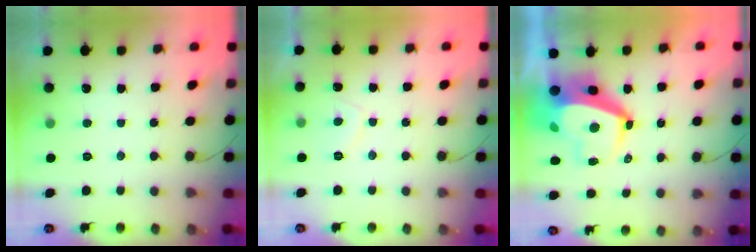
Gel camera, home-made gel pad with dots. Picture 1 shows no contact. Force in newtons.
{"total": 2.1, "press": 2.0, "slide": 0.7}
{"total": 10.1, "press": 10.0, "slide": 1.4}